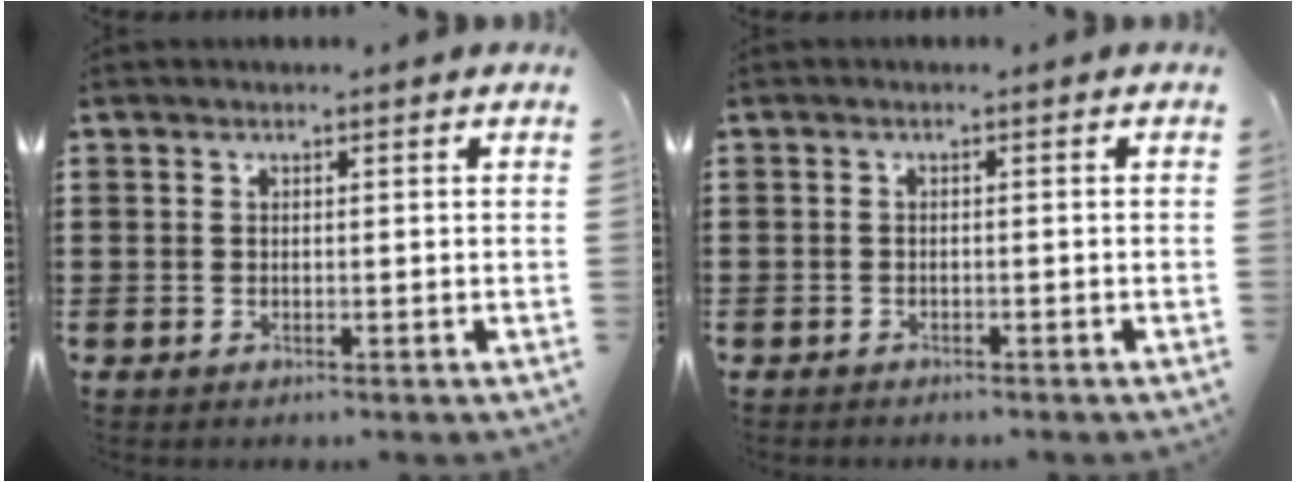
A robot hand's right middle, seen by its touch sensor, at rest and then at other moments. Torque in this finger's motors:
{"motor_torque": [0.45, 0.30, 0.28, 0.08]}